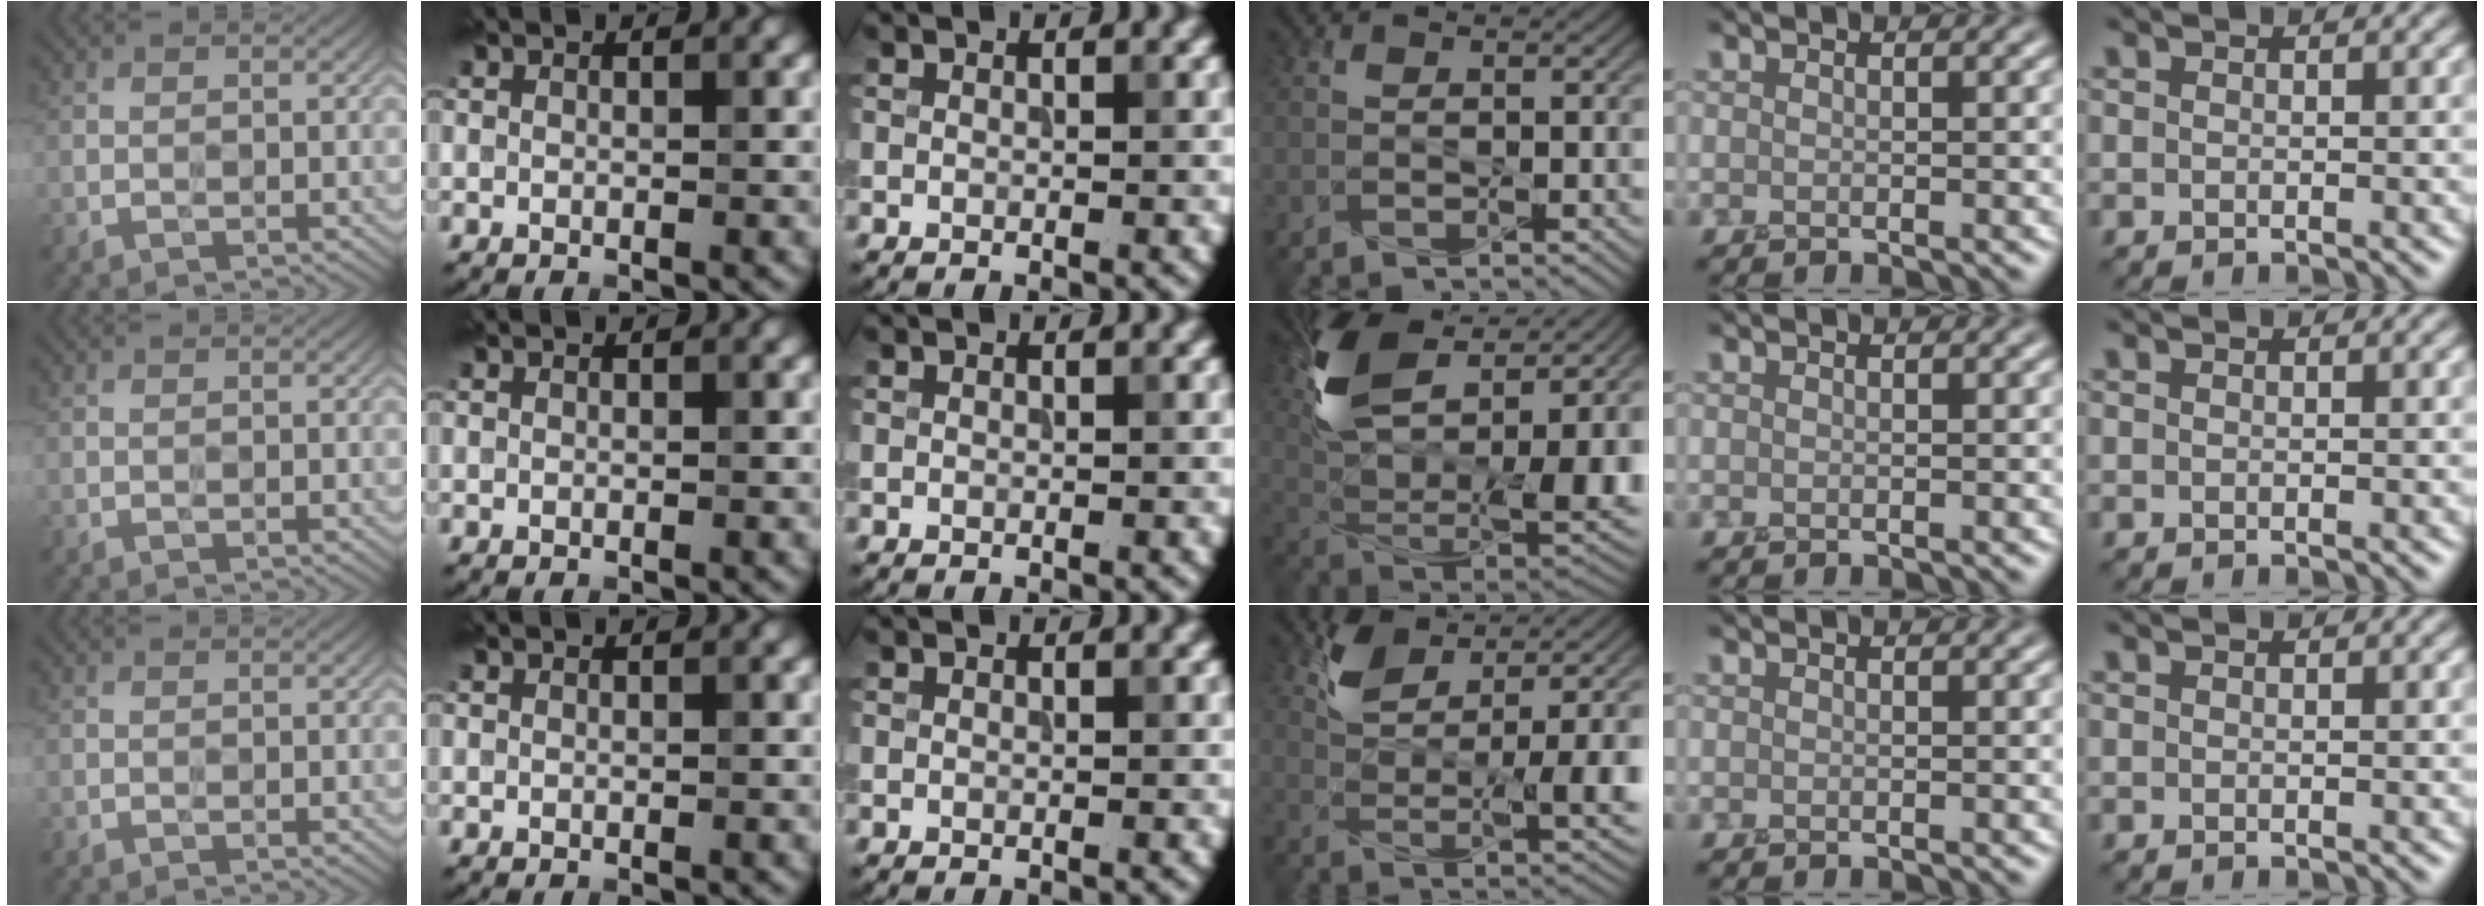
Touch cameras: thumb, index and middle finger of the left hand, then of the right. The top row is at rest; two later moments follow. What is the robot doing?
{"motion": "squeeze", "object": "paper clamp"}